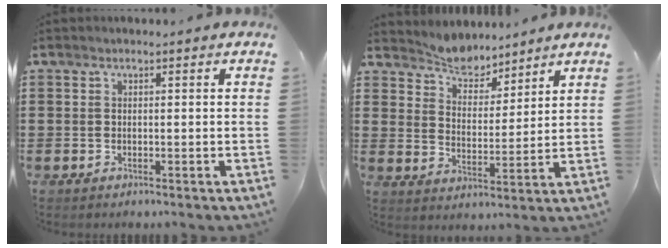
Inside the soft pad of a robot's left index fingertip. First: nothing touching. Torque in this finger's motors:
{"motor_torque": [0.10, -0.50, 0.05, 0.00]}